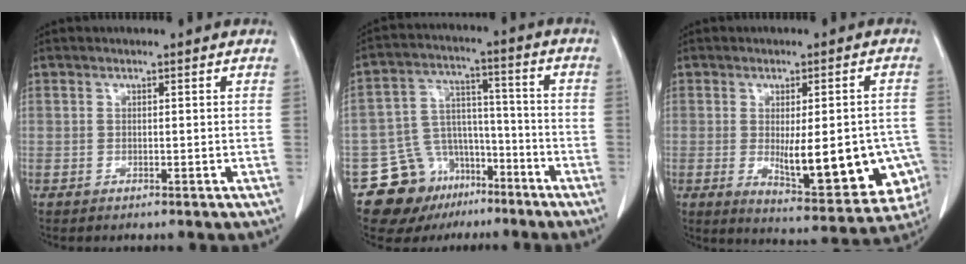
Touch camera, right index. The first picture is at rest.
{"total": 12.7, "force": [-8.5, 8.6, 3.7], "torque": [-0.062, 0.058, -0.129]}
{"total": 17.2, "force": [-3.8, 5.3, 15.9], "torque": [-0.150, 0.003, -0.027]}